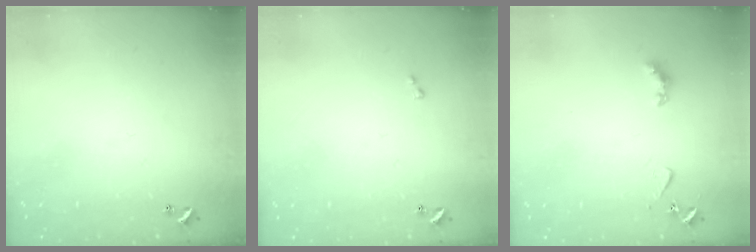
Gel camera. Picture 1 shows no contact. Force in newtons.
{"total": 0.5, "press": 0.3, "slide": 0.4}
{"total": 2.8, "press": 2.7, "slide": 0.5}